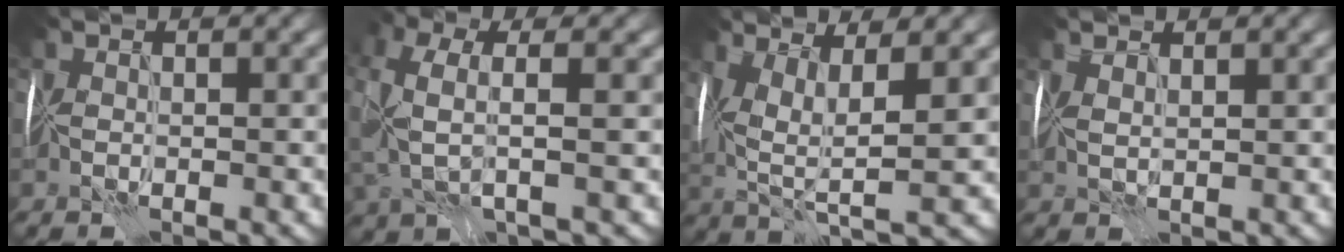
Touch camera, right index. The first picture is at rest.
{"total": 5.1, "force": [0.9, 1.9, 4.7], "torque": [-0.110, 0.005, 0.007]}
{"total": 6.7, "force": [2.0, 2.3, 6.0], "torque": [-0.127, 0.004, 0.036]}
{"total": 1.8, "force": [1.5, 0.4, 1.0], "torque": [-0.024, 0.007, 0.025]}